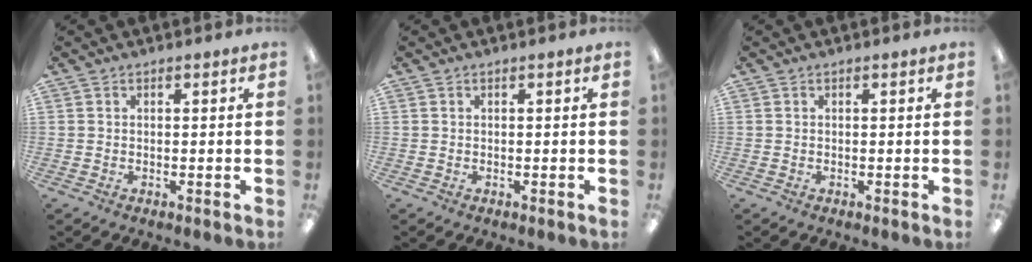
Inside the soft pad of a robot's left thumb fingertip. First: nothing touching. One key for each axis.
{"total": 0.0}
{"total": 0.0}